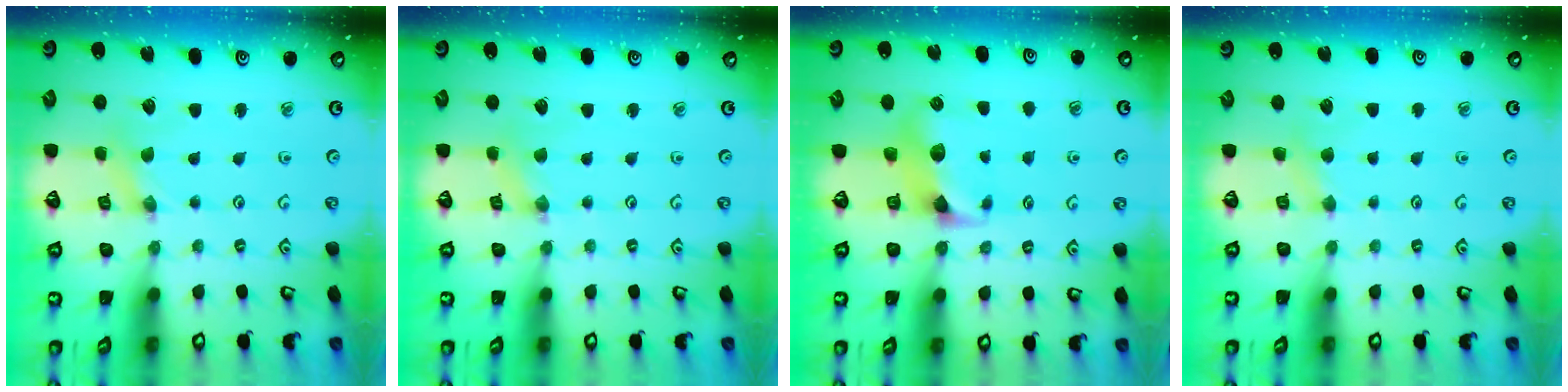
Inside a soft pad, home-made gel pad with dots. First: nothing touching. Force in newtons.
{"total": 1.0, "press": 1.0, "slide": 0.1}
{"total": 6.9, "press": 6.8, "slide": 0.6}
{"total": 3.5, "press": 3.5, "slide": 0.4}